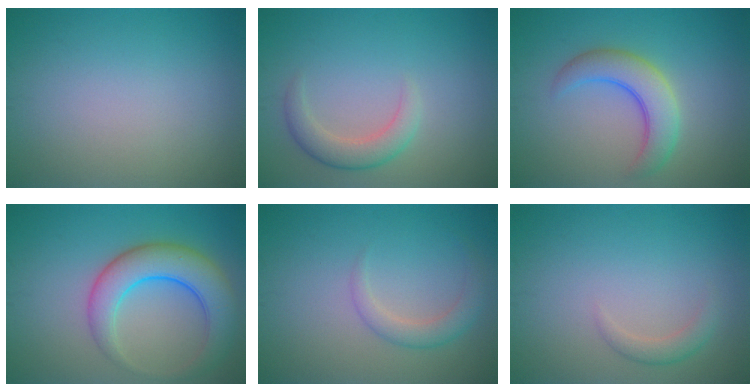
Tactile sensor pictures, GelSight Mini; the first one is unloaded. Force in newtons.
{"total": 2.8, "press": 2.8, "slide": 0.2}
{"total": 4.7, "press": 4.7, "slide": 0.3}
{"total": 6.5, "press": 6.5, "slide": 0.5}
{"total": 2.3, "press": 2.2, "slide": 0.1}
{"total": 1.5, "press": 1.5, "slide": 0.1}